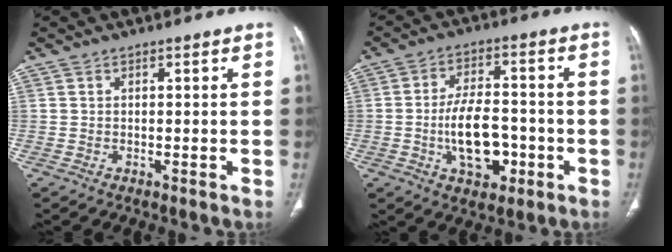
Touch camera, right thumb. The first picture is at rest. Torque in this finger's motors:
{"motor_torque": [3.81, 1.19, 1.62, -1.16, 0.52]}